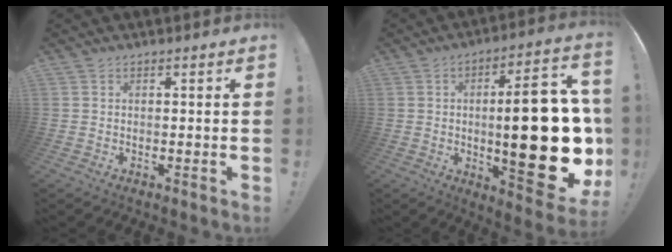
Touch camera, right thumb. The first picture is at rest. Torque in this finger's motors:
{"motor_torque": [1.46, 3.55, 1.73, -1.04, 0.63]}